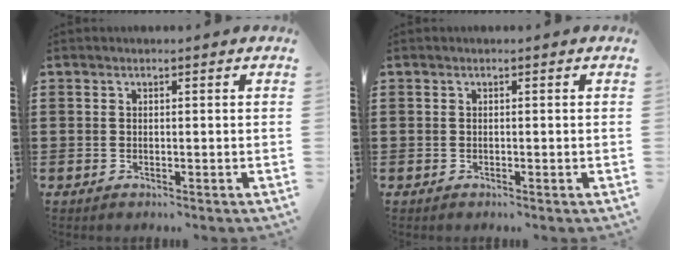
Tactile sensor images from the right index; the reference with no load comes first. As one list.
[{"total": 0.0}]